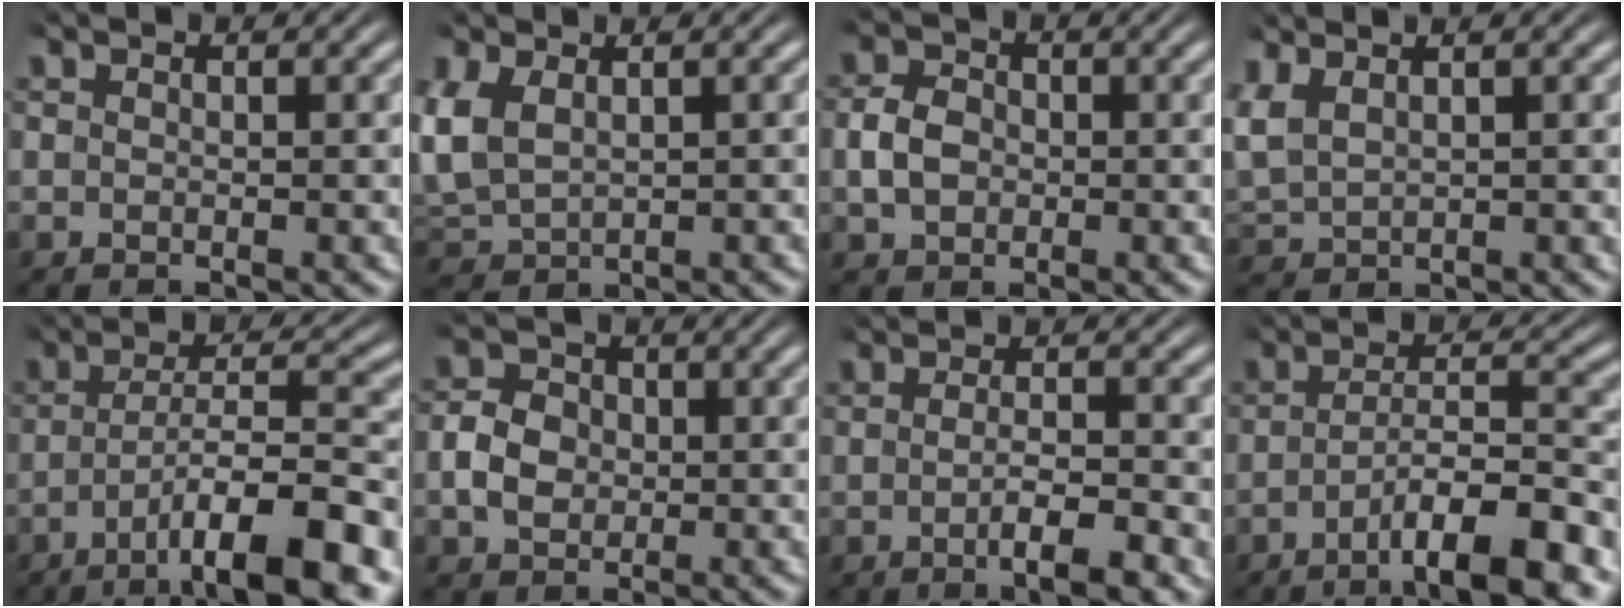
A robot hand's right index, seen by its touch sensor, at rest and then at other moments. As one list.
[{"total": 5.2, "force": [0.3, 4.5, 2.7], "torque": [-0.095, -0.017, 0.021]}, {"total": 2.6, "force": [-0.5, 2.0, 1.6], "torque": [-0.031, 0.002, -0.007]}, {"total": 4.3, "force": [1.5, 3.4, 2.2], "torque": [-0.072, 0.000, 0.033]}, {"total": 8.6, "force": [-4.3, 1.5, 7.3], "torque": [-0.105, -0.001, -0.061]}, {"total": 3.4, "force": [-0.4, 2.7, 1.9], "torque": [-0.032, 0.001, -0.006]}, {"total": 4.2, "force": [-1.5, 0.5, 3.9], "torque": [-0.053, -0.003, -0.025]}, {"total": 7.5, "force": [-4.3, 1.5, 5.9], "torque": [-0.081, 0.003, -0.065]}]